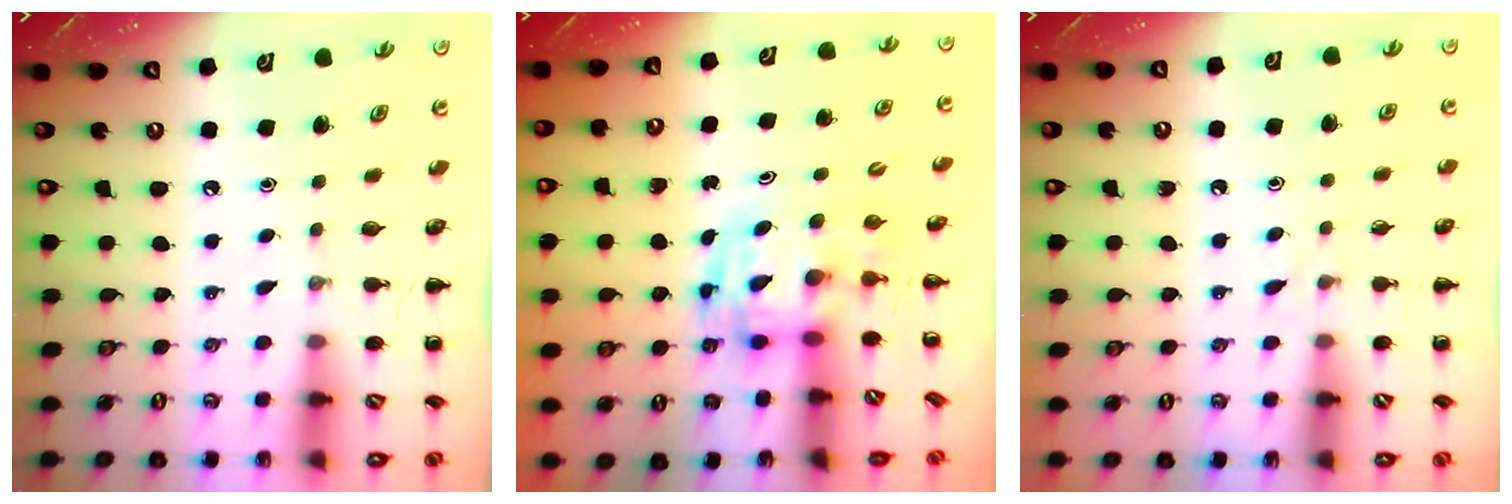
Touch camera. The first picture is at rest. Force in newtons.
{"total": 2.8, "press": 2.7, "slide": 0.6}
{"total": 3.4, "press": 3.2, "slide": 1.2}